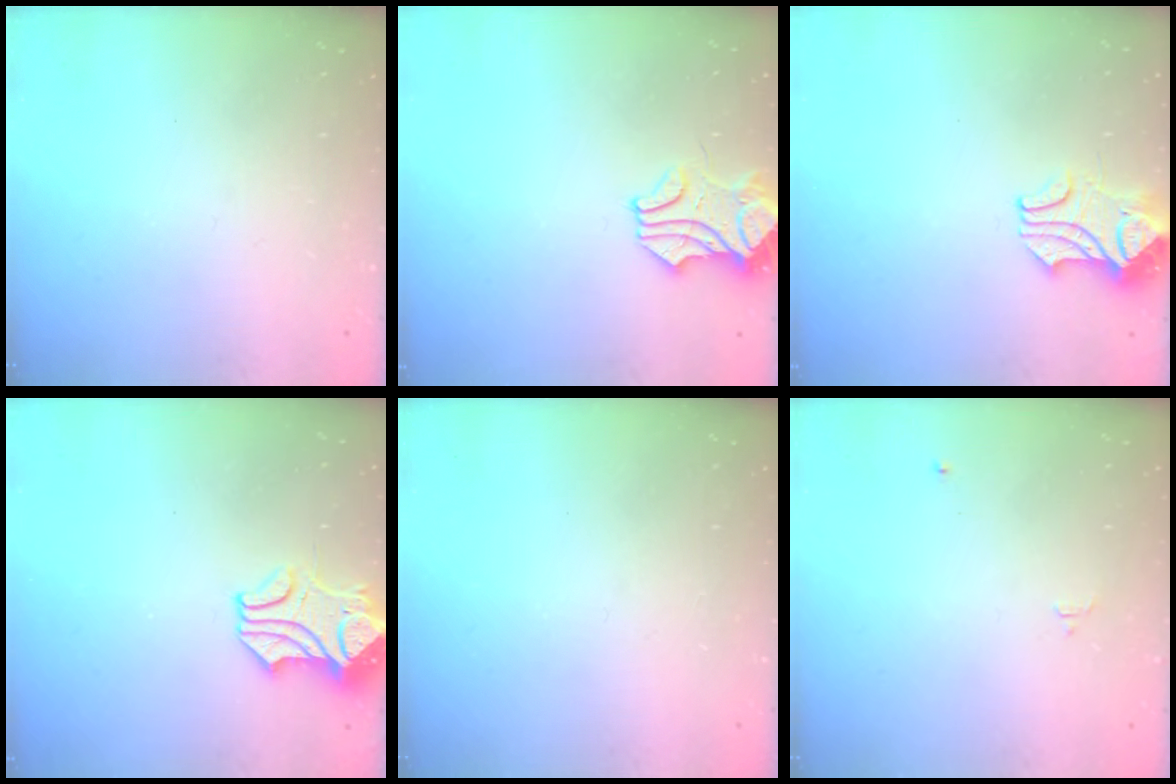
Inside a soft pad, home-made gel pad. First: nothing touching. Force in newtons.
{"total": 1.7, "press": 1.5, "slide": 0.8}
{"total": 2.3, "press": 2.1, "slide": 0.9}
{"total": 1.6, "press": 1.4, "slide": 0.9}
{"total": 0.0}
{"total": 1.6, "press": 1.6, "slide": 0.3}